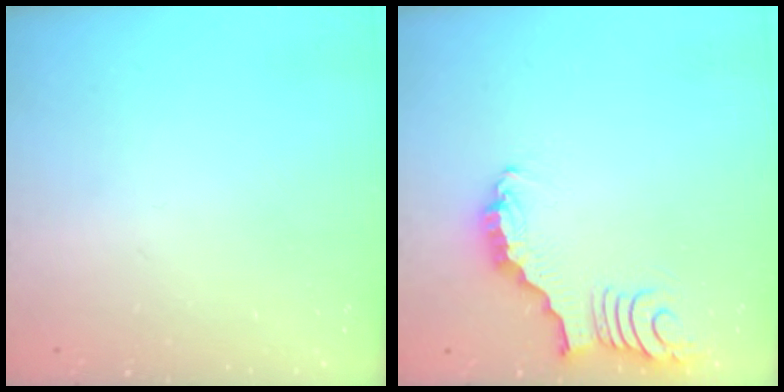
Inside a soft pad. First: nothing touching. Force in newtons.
{"total": 3.0, "press": 3.0, "slide": 0.4}